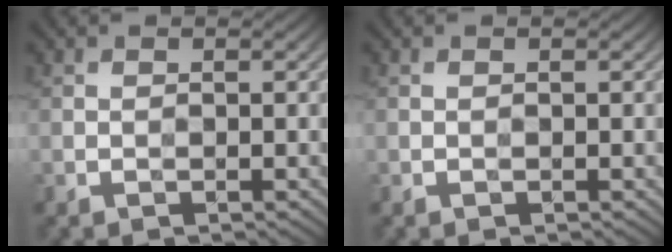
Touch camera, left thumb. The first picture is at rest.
{"total": 0.0}